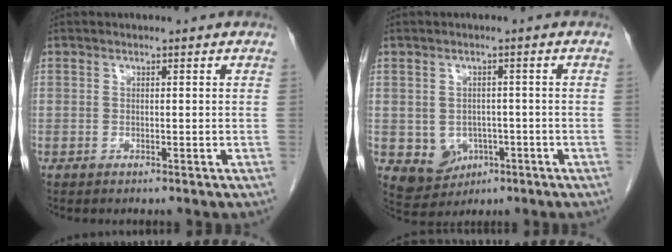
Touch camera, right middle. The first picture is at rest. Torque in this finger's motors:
{"motor_torque": [0.30, -0.14, 0.00, 0.03]}